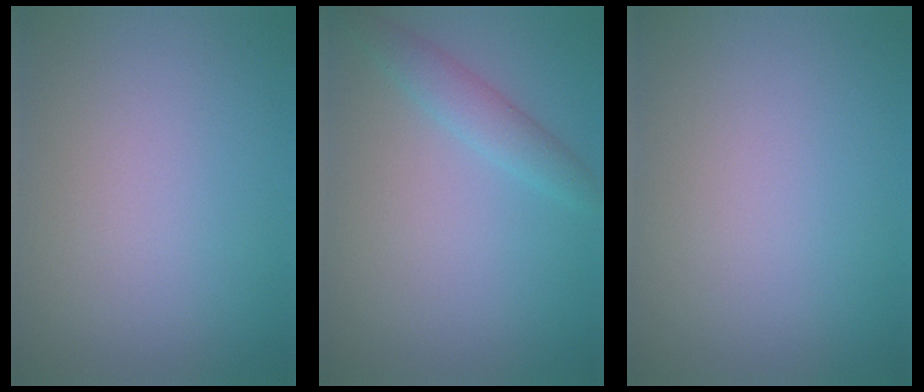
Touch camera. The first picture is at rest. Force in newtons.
{"total": 2.3, "press": 2.3, "slide": 0.1}
{"total": 0.0}